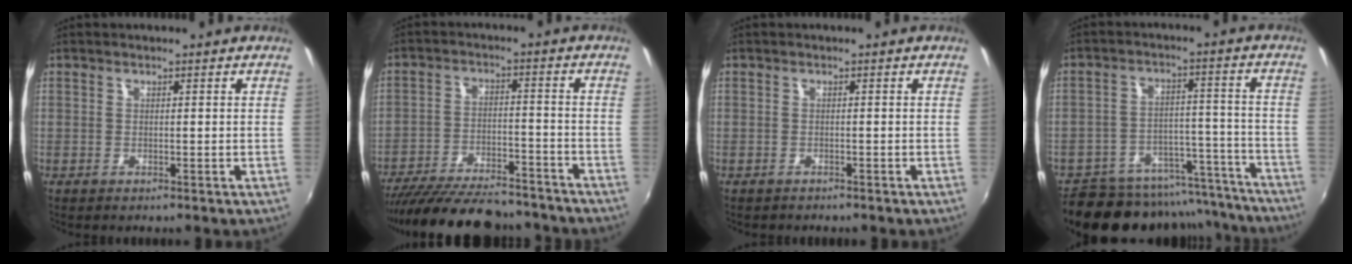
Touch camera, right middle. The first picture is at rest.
{"total": 20.7, "force": [-18.0, 5.4, 8.7], "torque": [-0.178, -0.020, -0.262]}
{"total": 0.8, "force": [-0.8, 0.2, 0.1], "torque": [-0.007, 0.001, -0.011]}
{"total": 22.1, "force": [-19.6, 8.0, 6.4], "torque": [-0.118, 0.043, -0.247]}